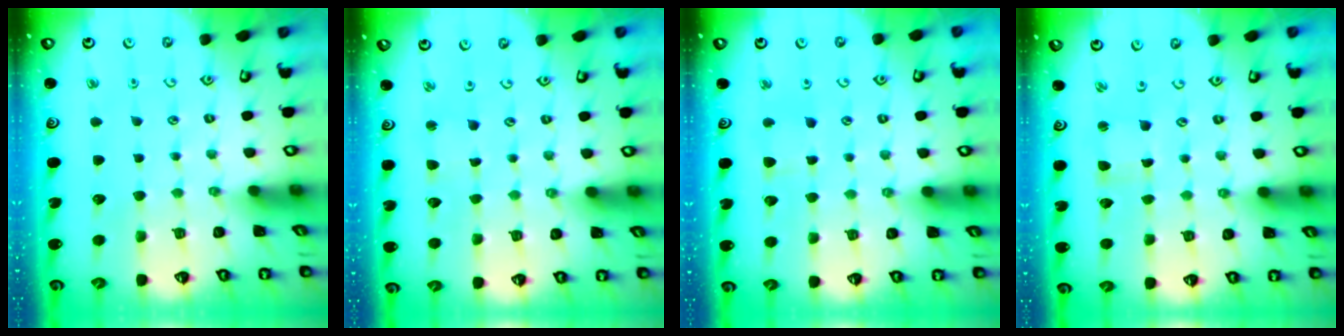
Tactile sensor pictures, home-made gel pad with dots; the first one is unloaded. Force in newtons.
{"total": 1.2, "press": 1.2, "slide": 0.2}
{"total": 2.9, "press": 2.9, "slide": 0.4}
{"total": 0.9, "press": 0.9, "slide": 0.2}